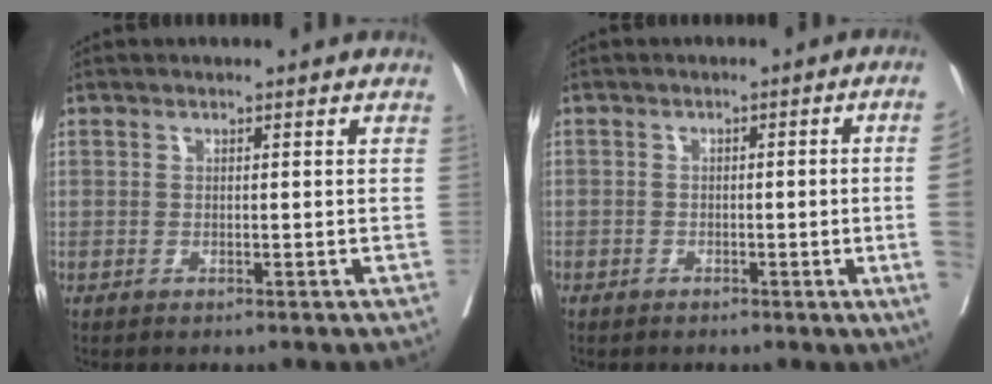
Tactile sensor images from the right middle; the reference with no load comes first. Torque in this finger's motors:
{"motor_torque": [1.04, -1.10, -0.46, -0.21]}